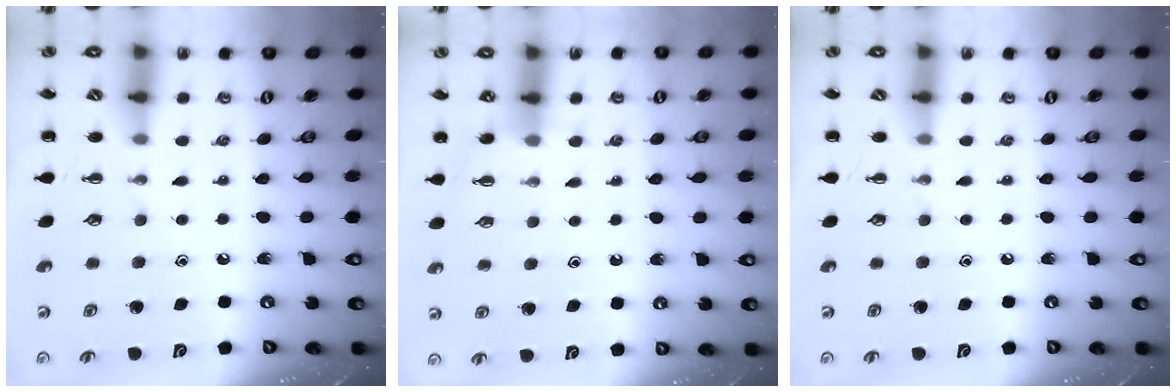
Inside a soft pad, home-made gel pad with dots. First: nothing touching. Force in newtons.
{"total": 4.3, "press": 4.1, "slide": 1.2}
{"total": 0.0}